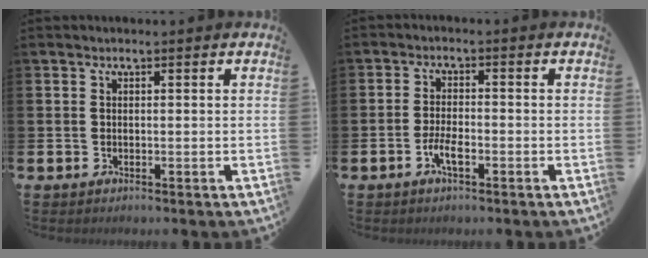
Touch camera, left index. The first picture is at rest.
{"total": 3.0, "force": [-1.2, 1.0, 2.5], "torque": [-0.055, 0.001, -0.024]}